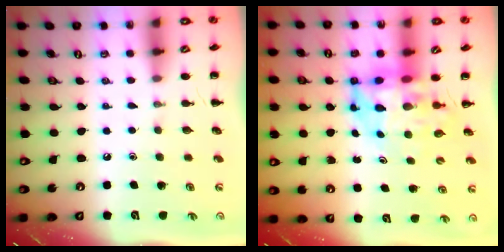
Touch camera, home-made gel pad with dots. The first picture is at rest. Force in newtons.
{"total": 7.5, "press": 7.1, "slide": 2.4}